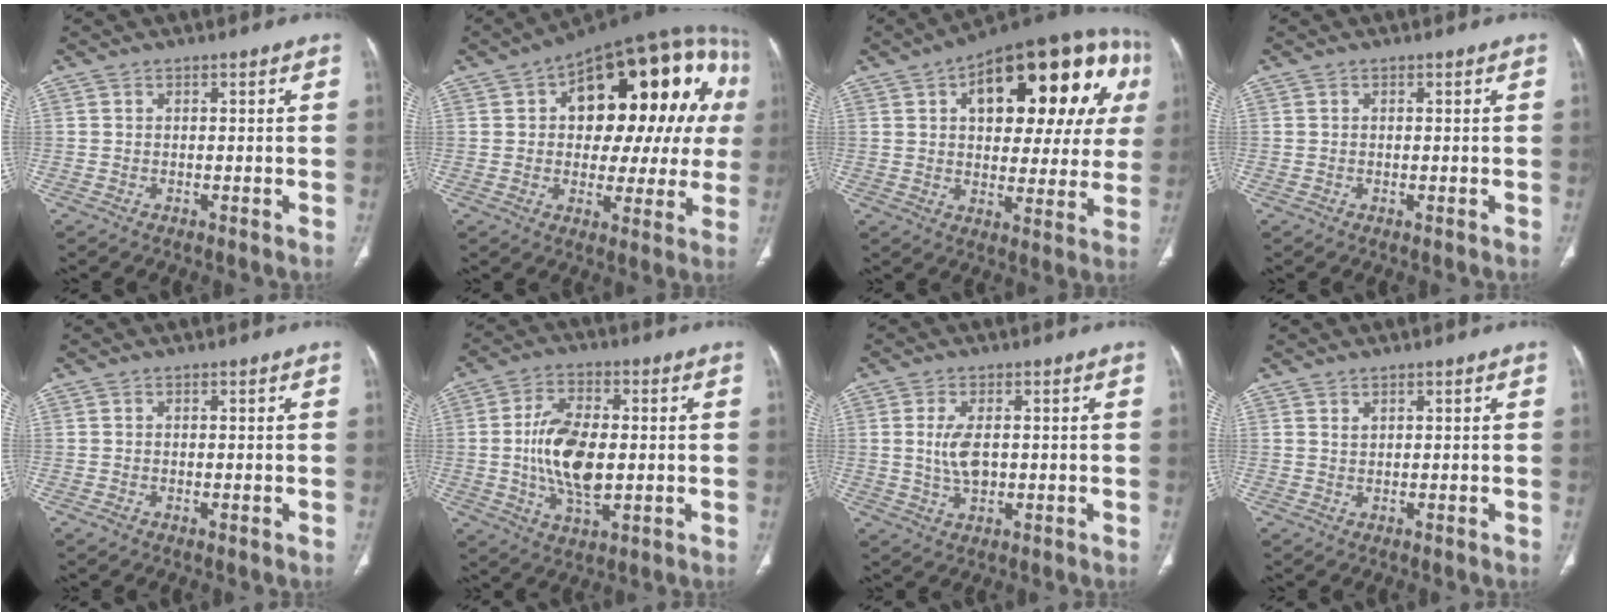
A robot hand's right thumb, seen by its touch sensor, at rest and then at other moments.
{"total": 29.4, "force": [6.4, 15.0, 24.5], "torque": [-0.298, 0.045, 0.090]}
{"total": 28.4, "force": [8.9, 13.5, 23.3], "torque": [-0.285, 0.033, 0.122]}
{"total": 0.0}
{"total": 1.1, "force": [-0.4, 0.6, 0.8], "torque": [-0.017, 0.001, -0.005]}
{"total": 13.3, "force": [-0.4, 6.9, 11.3], "torque": [-0.208, 0.000, -0.004]}
{"total": 5.5, "force": [0.4, 3.0, 4.6], "torque": [-0.094, -0.004, 0.011]}
{"total": 0.8, "force": [0.6, 0.3, 0.4], "torque": [-0.004, -0.004, 0.012]}